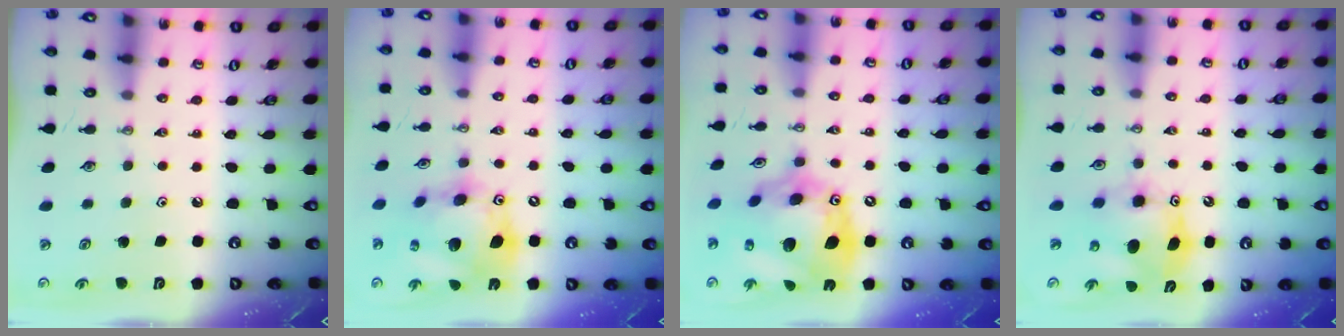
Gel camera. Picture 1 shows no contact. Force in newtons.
{"total": 18.7, "press": 18.5, "slide": 2.3}
{"total": 24.0, "press": 23.8, "slide": 2.6}
{"total": 10.1, "press": 10.0, "slide": 0.8}